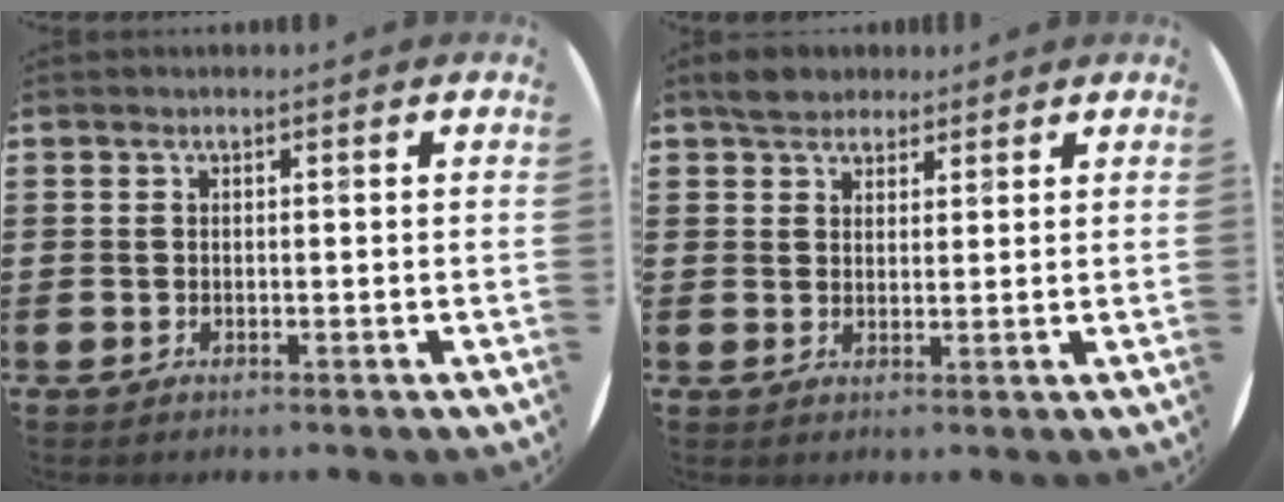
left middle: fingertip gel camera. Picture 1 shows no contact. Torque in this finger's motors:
{"motor_torque": [0.56, -0.55, 0.01, 0.04]}